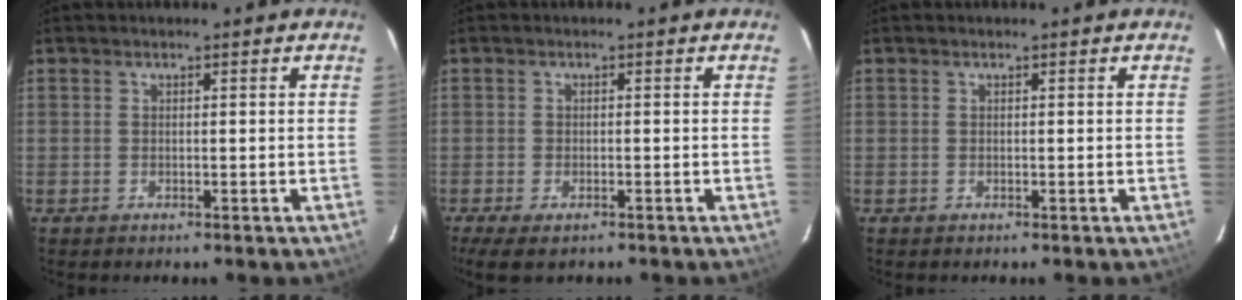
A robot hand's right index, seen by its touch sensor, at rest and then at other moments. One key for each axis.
{"total": 5.4, "fx": -3.7, "fy": 2.1, "fz": 3.4, "tx": -0.077, "ty": -0.021, "tz": -0.063}
{"total": 0.0}